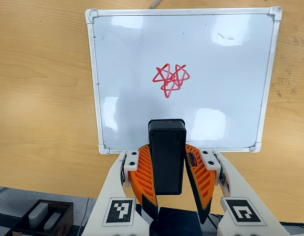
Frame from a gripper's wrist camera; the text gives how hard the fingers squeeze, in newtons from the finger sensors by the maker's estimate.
{"total": 8.9, "left": 7.7, "right": 10.1}